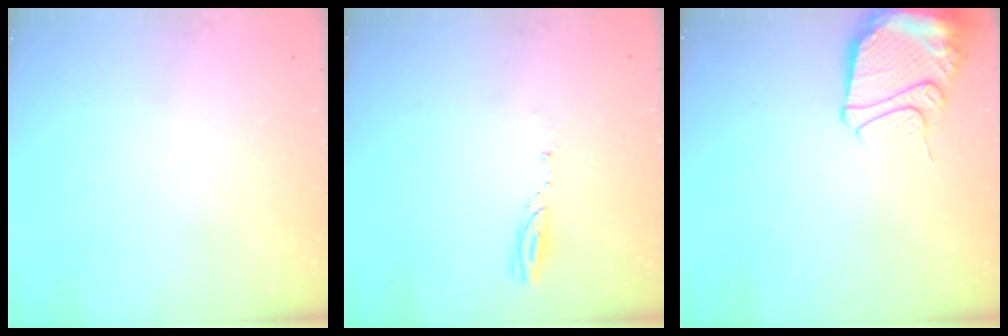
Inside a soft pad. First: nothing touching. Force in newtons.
{"total": 3.7, "press": 3.7, "slide": 0.3}
{"total": 13.4, "press": 13.3, "slide": 1.6}